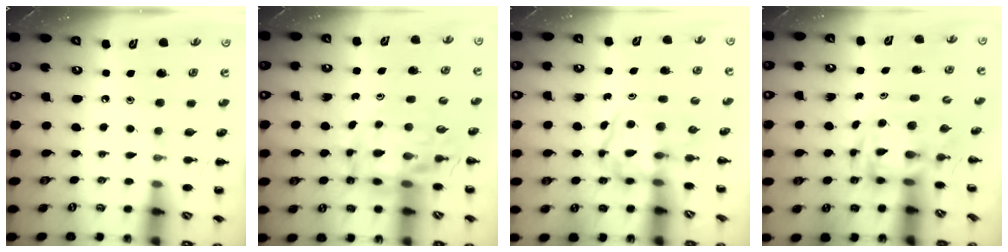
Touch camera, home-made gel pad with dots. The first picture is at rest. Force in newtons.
{"total": 10.7, "press": 10.1, "slide": 3.6}
{"total": 4.0, "press": 3.9, "slide": 0.6}
{"total": 3.4, "press": 3.3, "slide": 0.7}